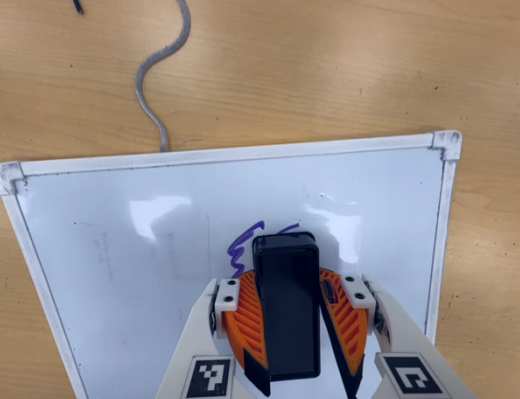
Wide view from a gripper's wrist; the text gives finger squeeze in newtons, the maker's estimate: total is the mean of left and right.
{"total": 18.6, "left": 20.7, "right": 16.4}